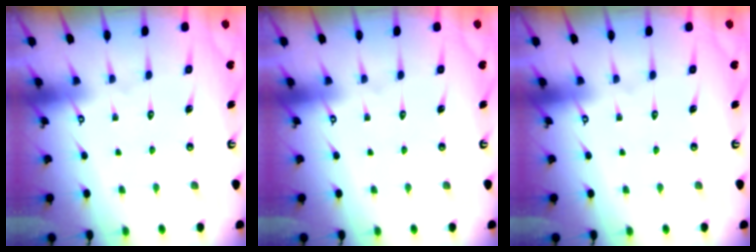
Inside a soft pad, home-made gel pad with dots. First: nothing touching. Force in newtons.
{"total": 0.0}
{"total": 0.0}